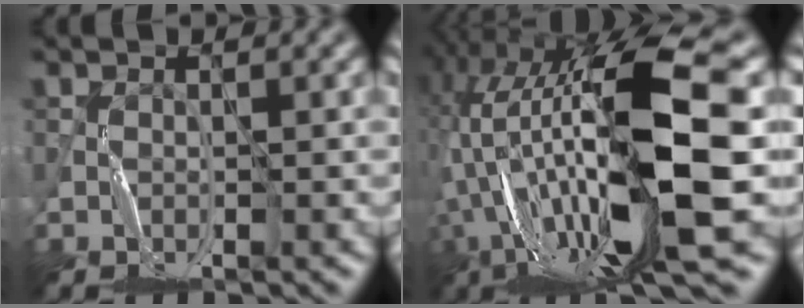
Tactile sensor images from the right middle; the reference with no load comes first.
{"total": 17.7, "force": [-1.7, 5.4, 16.8], "torque": [-0.323, -0.008, -0.020]}